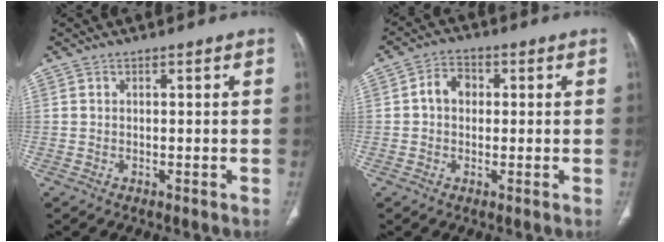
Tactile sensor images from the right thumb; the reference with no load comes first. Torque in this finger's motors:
{"motor_torque": [-0.37, 0.54, 0.60, -0.38, 0.01]}